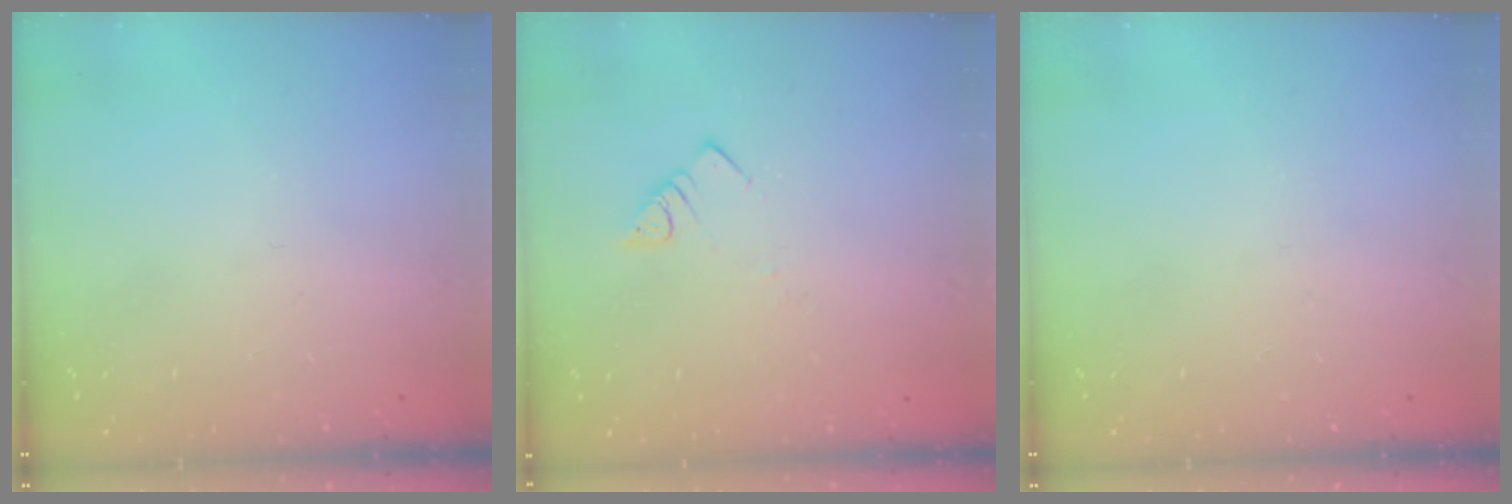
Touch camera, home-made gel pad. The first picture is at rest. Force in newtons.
{"total": 2.8, "press": 2.8, "slide": 0.2}
{"total": 0.0}